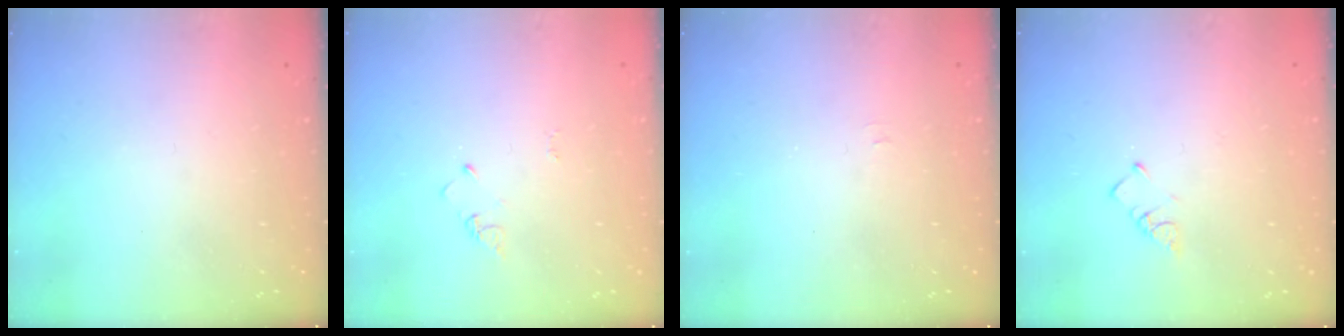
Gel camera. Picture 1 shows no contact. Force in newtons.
{"total": 2.4, "press": 2.4, "slide": 0.3}
{"total": 3.3, "press": 3.3, "slide": 0.5}
{"total": 1.5, "press": 1.5, "slide": 0.3}